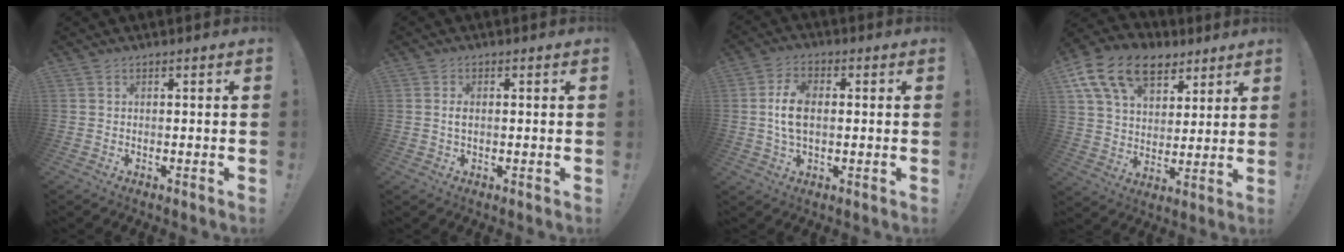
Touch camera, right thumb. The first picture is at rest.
{"total": 1.7, "force": [0.0, 0.8, 1.4], "torque": [-0.022, 0.000, -0.001]}
{"total": 8.6, "force": [0.3, 5.1, 6.8], "torque": [-0.118, -0.001, 0.004]}
{"total": 18.4, "force": [10.1, 11.7, 10.0], "torque": [-0.164, -0.049, 0.186]}